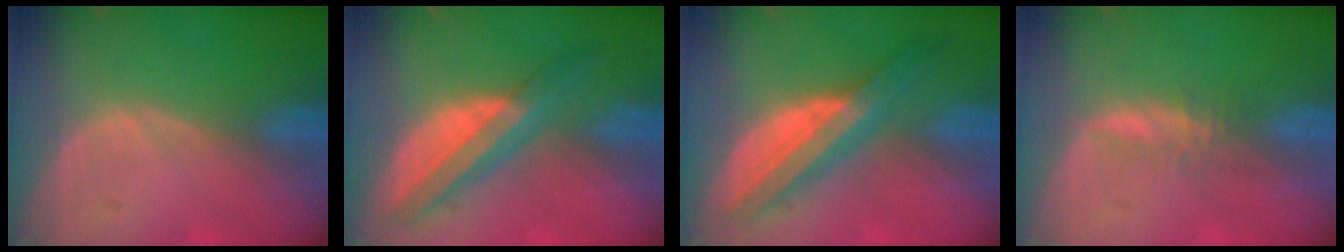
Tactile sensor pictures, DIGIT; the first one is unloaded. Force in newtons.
{"total": 8.0, "press": 6.8, "slide": 4.3}
{"total": 8.1, "press": 8.0, "slide": 0.5}
{"total": 2.0, "press": 1.8, "slide": 0.6}